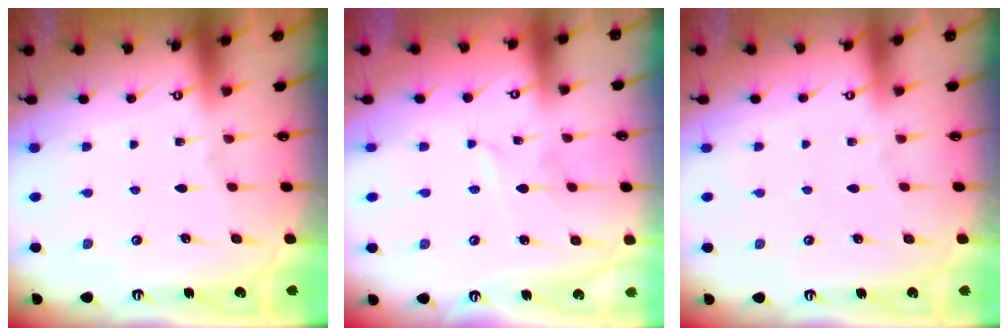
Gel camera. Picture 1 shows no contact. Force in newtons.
{"total": 1.1, "press": 1.1, "slide": 0.1}
{"total": 0.5, "press": 0.5, "slide": 0.1}